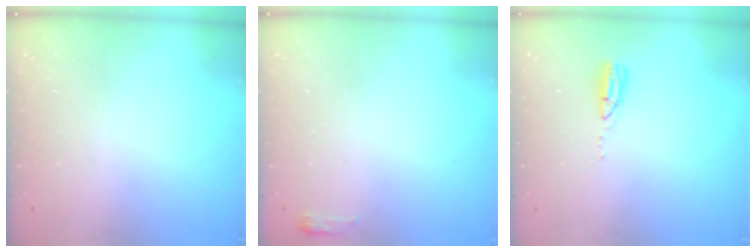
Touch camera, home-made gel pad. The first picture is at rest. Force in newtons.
{"total": 2.7, "press": 2.6, "slide": 0.8}
{"total": 5.6, "press": 5.1, "slide": 2.3}